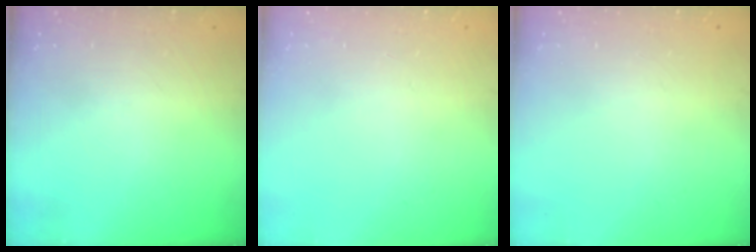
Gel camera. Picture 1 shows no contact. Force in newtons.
{"total": 0.0}
{"total": 0.0}